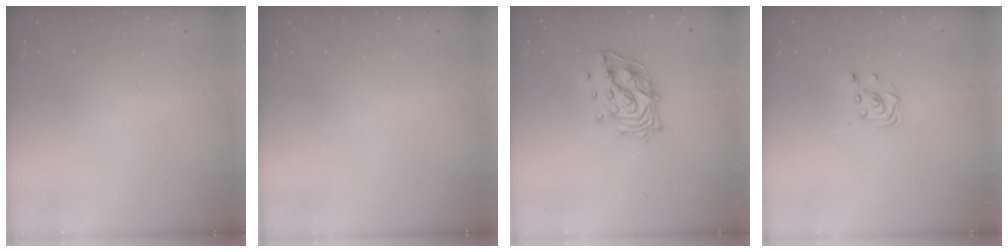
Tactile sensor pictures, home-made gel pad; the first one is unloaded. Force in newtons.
{"total": 0.0}
{"total": 14.1, "press": 14.0, "slide": 1.8}
{"total": 2.6, "press": 2.6, "slide": 0.2}